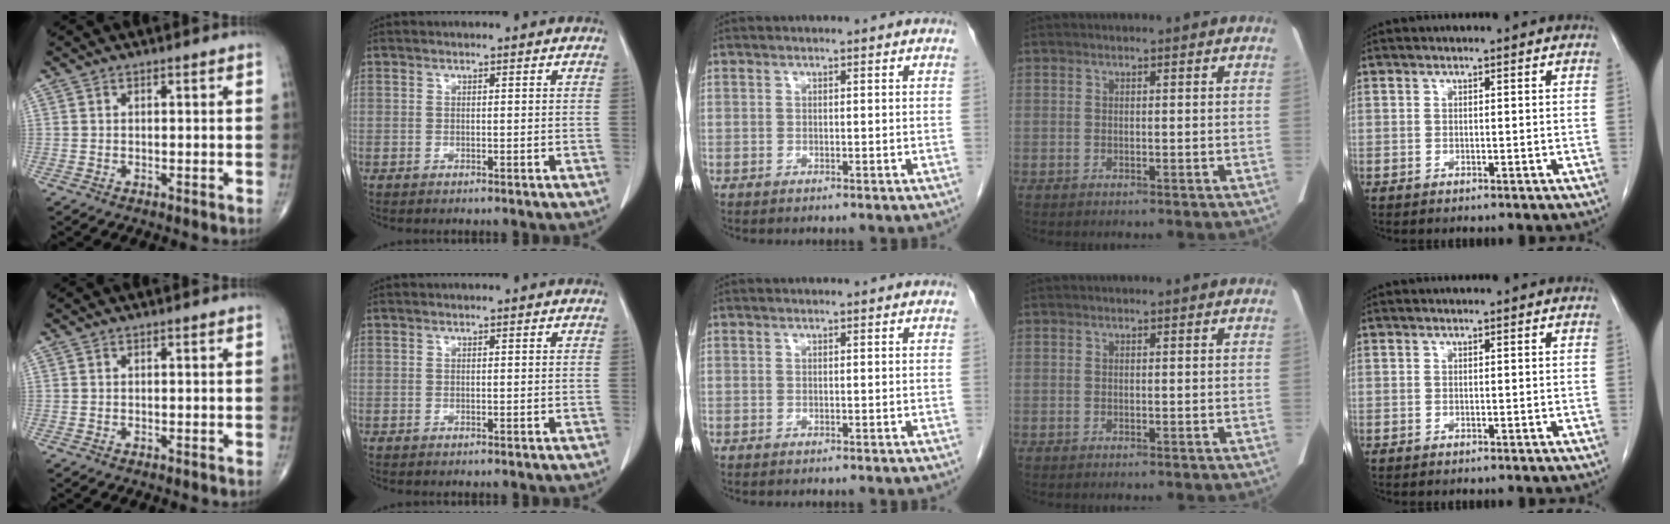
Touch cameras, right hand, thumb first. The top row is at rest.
{}